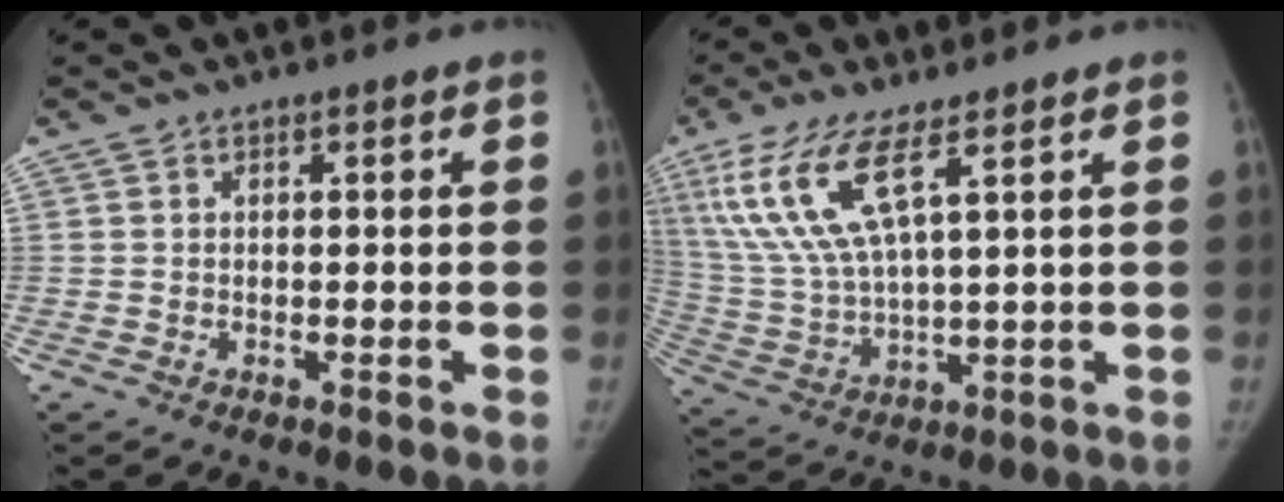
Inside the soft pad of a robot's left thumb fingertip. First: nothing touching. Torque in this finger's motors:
{"motor_torque": [0.06, 0.14, 1.64, -1.13, 0.35]}